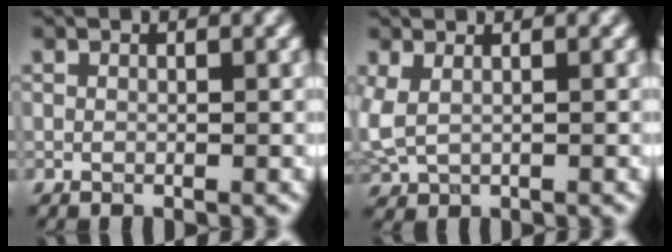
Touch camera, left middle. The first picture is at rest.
{"total": 2.2, "force": [0.6, 1.3, 1.7], "torque": [-0.050, -0.001, 0.018]}